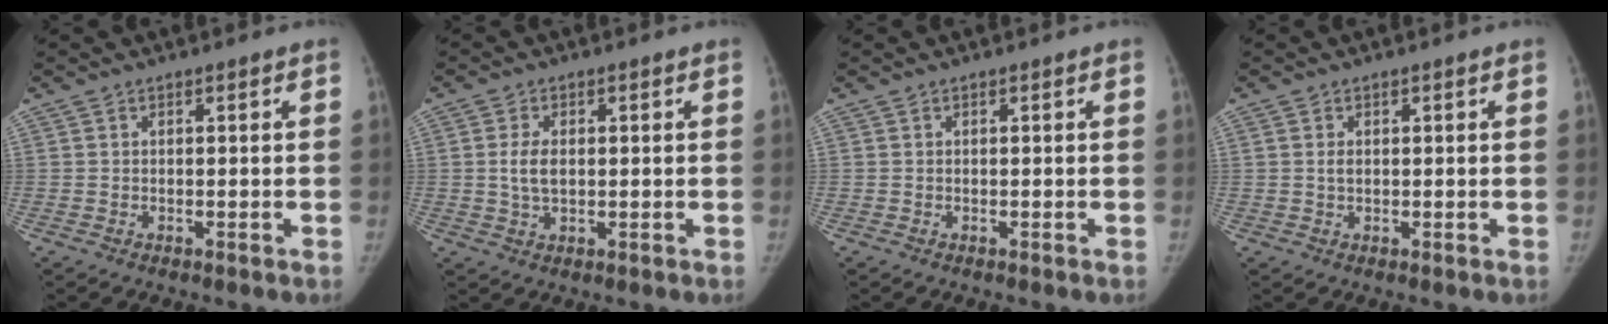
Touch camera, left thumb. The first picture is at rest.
{"total": 4.3, "force": [0.4, 2.5, 3.5], "torque": [-0.070, -0.001, 0.010]}
{"total": 0.0}
{"total": 1.5, "force": [0.4, 0.9, 1.1], "torque": [-0.019, 0.000, 0.008]}